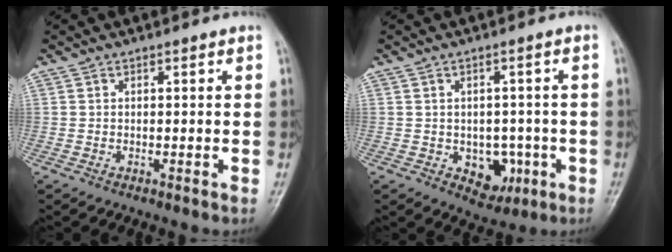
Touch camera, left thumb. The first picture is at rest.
{"total": 6.4, "force": [-1.8, 4.8, 4.0], "torque": [-0.019, 0.010, -0.012]}